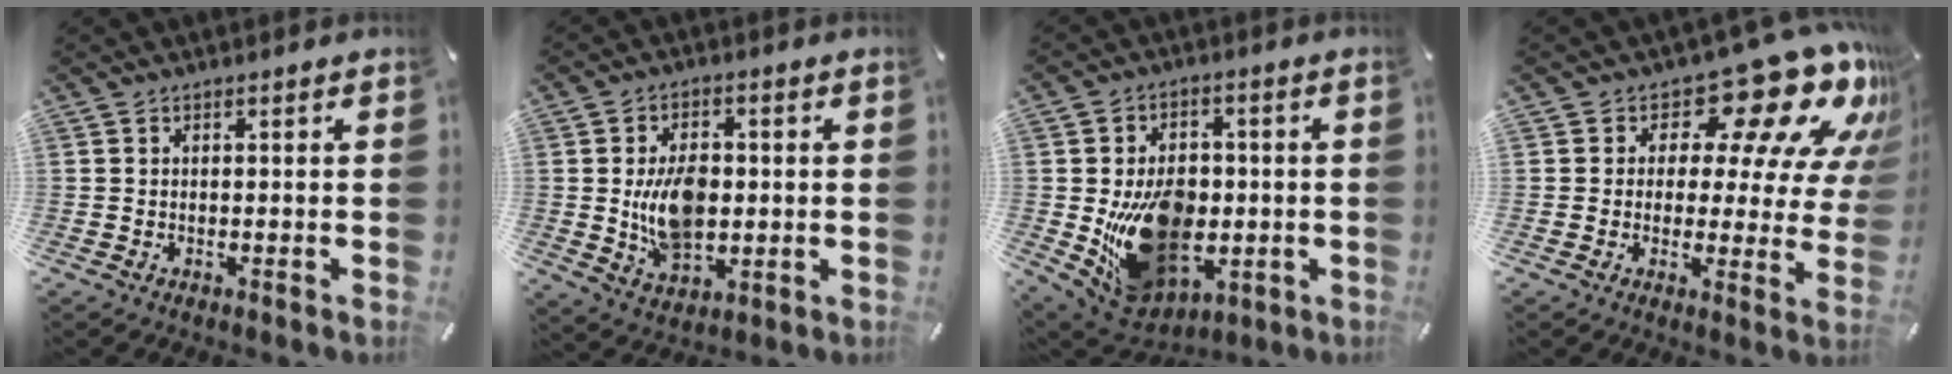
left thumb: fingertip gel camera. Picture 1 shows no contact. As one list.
[{"total": 11.3, "force": [0.1, 7.7, 8.2], "torque": [-0.140, -0.002, 0.002]}, {"total": 19.7, "force": [-2.4, 14.9, 12.6], "torque": [-0.217, -0.009, -0.024]}, {"total": 16.4, "force": [11.1, 6.7, 10.1], "torque": [-0.139, -0.092, 0.181]}]